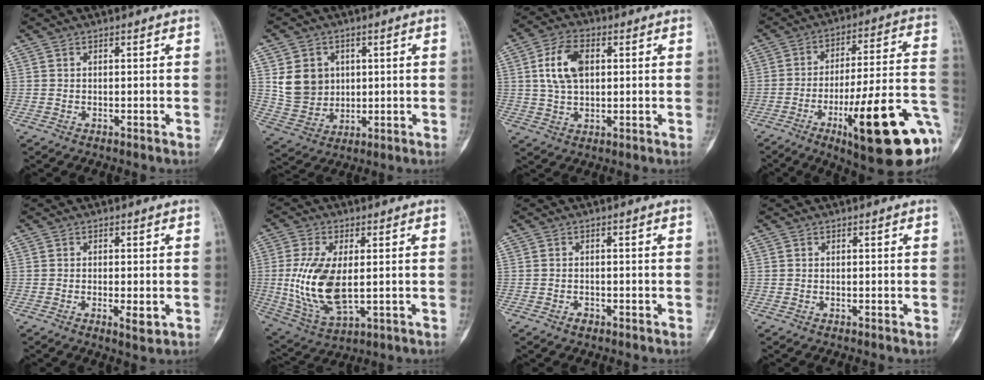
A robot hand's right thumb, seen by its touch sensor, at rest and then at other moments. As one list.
[{"total": 9.4, "force": [2.1, 8.2, 4.1], "torque": [-0.042, -0.010, 0.055]}, {"total": 9.4, "force": [1.9, 5.8, 7.1], "torque": [-0.129, 0.007, 0.036]}, {"total": 25.5, "force": [-9.6, 5.6, 23.0], "torque": [-0.284, 0.032, -0.133]}, {"total": 3.0, "force": [-0.8, 1.0, 2.7], "torque": [-0.042, -0.005, -0.014]}, {"total": 14.2, "force": [0.1, 7.1, 12.2], "torque": [-0.252, -0.012, 0.017]}, {"total": 1.2, "force": [-0.8, 0.8, 0.5], "torque": [-0.004, 0.005, -0.013]}, {"total": 0.0}]